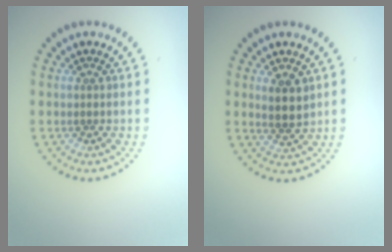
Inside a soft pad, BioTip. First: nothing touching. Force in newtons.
{"total": 2.6, "press": 2.3, "slide": 1.1}